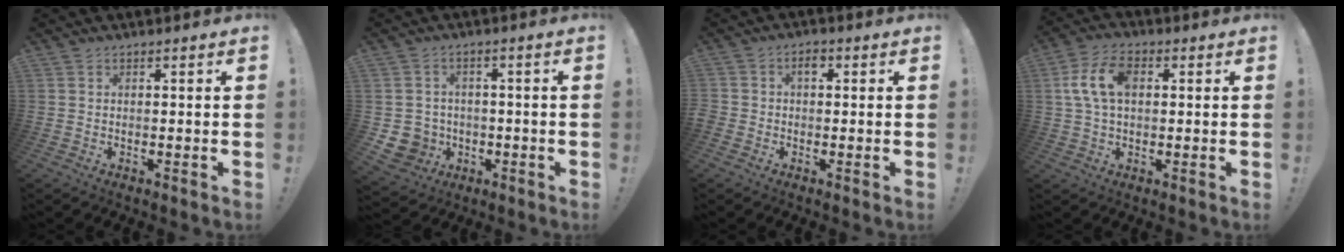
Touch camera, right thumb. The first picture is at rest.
{"total": 6.4, "force": [-1.0, 6.1, 1.4], "torque": [-0.034, 0.007, -0.015]}
{"total": 3.4, "force": [-0.2, 2.7, 2.1], "torque": [-0.031, 0.009, -0.006]}
{"total": 10.8, "force": [1.9, 6.7, 8.3], "torque": [-0.157, 0.007, 0.036]}